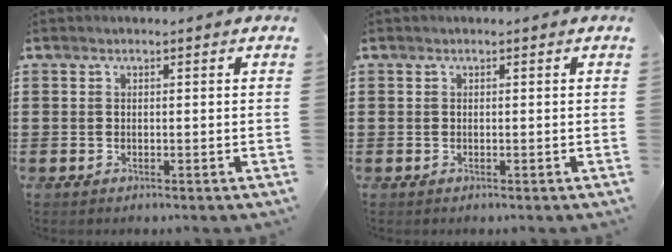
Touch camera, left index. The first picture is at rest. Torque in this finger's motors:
{"motor_torque": [-0.02, 0.01, 0.00, -0.01]}